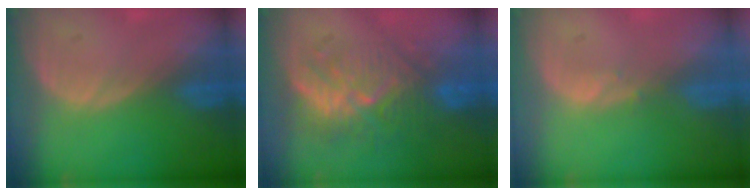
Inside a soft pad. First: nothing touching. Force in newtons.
{"total": 9.1, "press": 8.8, "slide": 2.3}
{"total": 0.6, "press": 0.6, "slide": 0.1}